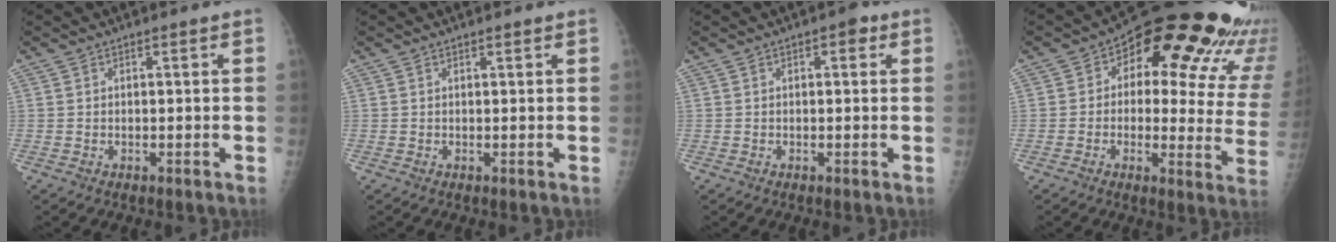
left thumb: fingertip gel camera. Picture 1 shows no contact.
{"total": 0.8, "force": [0.7, 0.1, 0.3], "torque": [-0.004, -0.003, 0.011]}
{"total": 2.1, "force": [1.0, 1.1, 1.5], "torque": [-0.012, 0.001, 0.009]}
{"total": 23.1, "force": [11.7, 11.2, 16.5], "torque": [-0.161, -0.016, 0.130]}